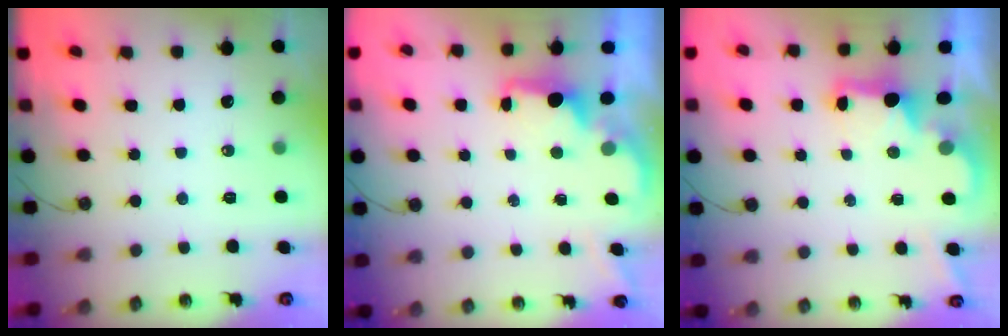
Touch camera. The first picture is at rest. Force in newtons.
{"total": 1.7, "press": 1.5, "slide": 0.8}
{"total": 2.3, "press": 2.2, "slide": 0.8}